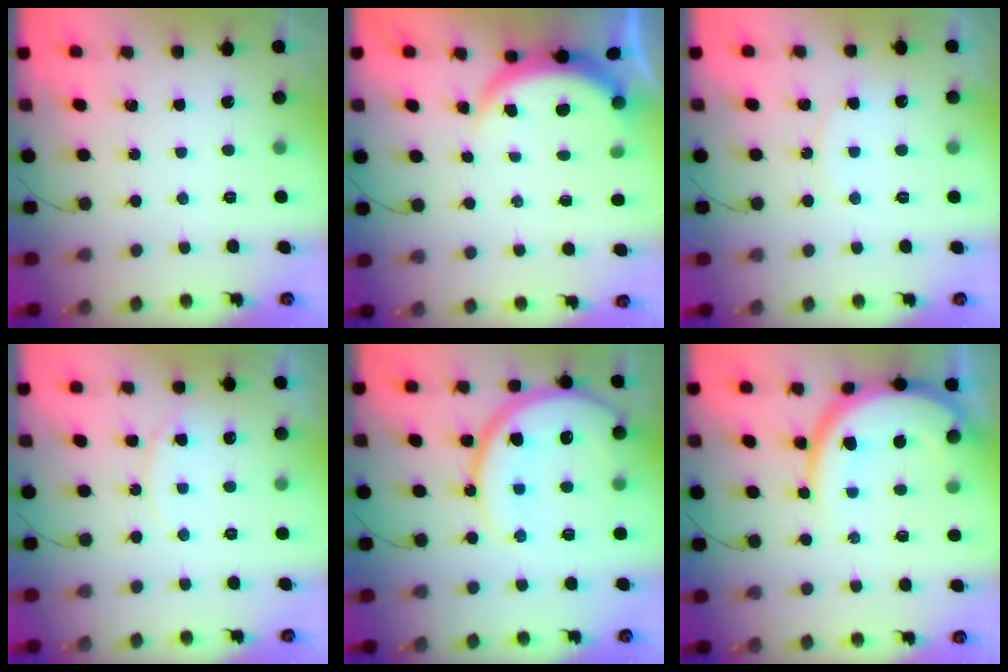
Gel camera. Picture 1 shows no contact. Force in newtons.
{"total": 3.8, "press": 3.8, "slide": 0.3}
{"total": 4.6, "press": 4.6, "slide": 0.5}
{"total": 7.1, "press": 7.1, "slide": 0.5}
{"total": 17.2, "press": 17.1, "slide": 1.7}
{"total": 13.7, "press": 13.7, "slide": 1.4}